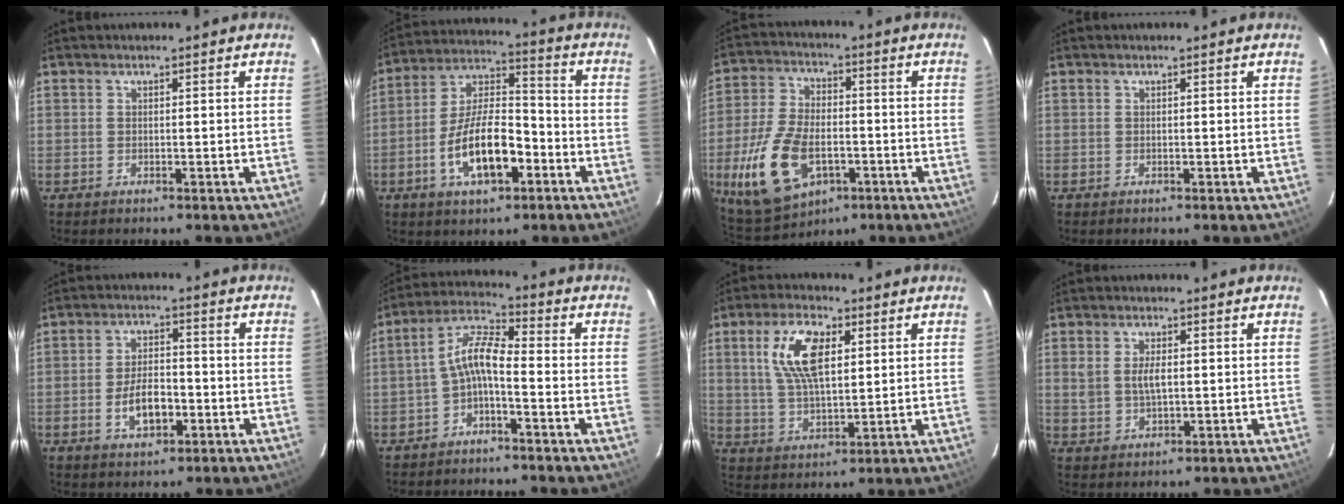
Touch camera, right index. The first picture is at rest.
{"total": 13.6, "force": [-5.5, 5.5, 11.2], "torque": [-0.219, 0.012, -0.091]}
{"total": 16.4, "force": [-5.4, 9.6, 12.2], "torque": [-0.274, -0.011, -0.086]}
{"total": 0.0}
{"total": 7.0, "force": [-2.4, 3.5, 5.6], "torque": [-0.109, 0.008, -0.034]}
{"total": 6.4, "force": [-2.5, 1.8, 5.6], "torque": [-0.130, 0.021, -0.050]}
{"total": 11.0, "force": [3.6, 4.9, 9.2], "torque": [-0.183, 0.012, 0.071]}
{"total": 4.5, "force": [0.7, 2.5, 3.7], "torque": [-0.071, 0.005, 0.017]}